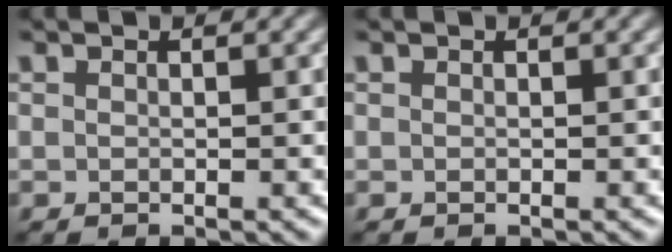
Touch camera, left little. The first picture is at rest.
{"total": 0.0}